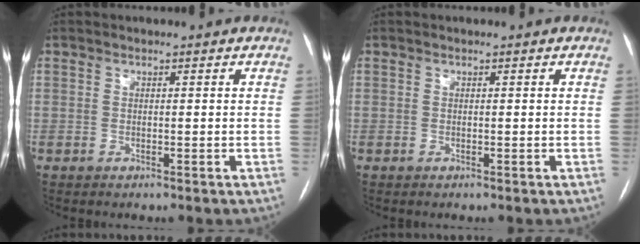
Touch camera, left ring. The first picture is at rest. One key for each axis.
{"total": 0.0}